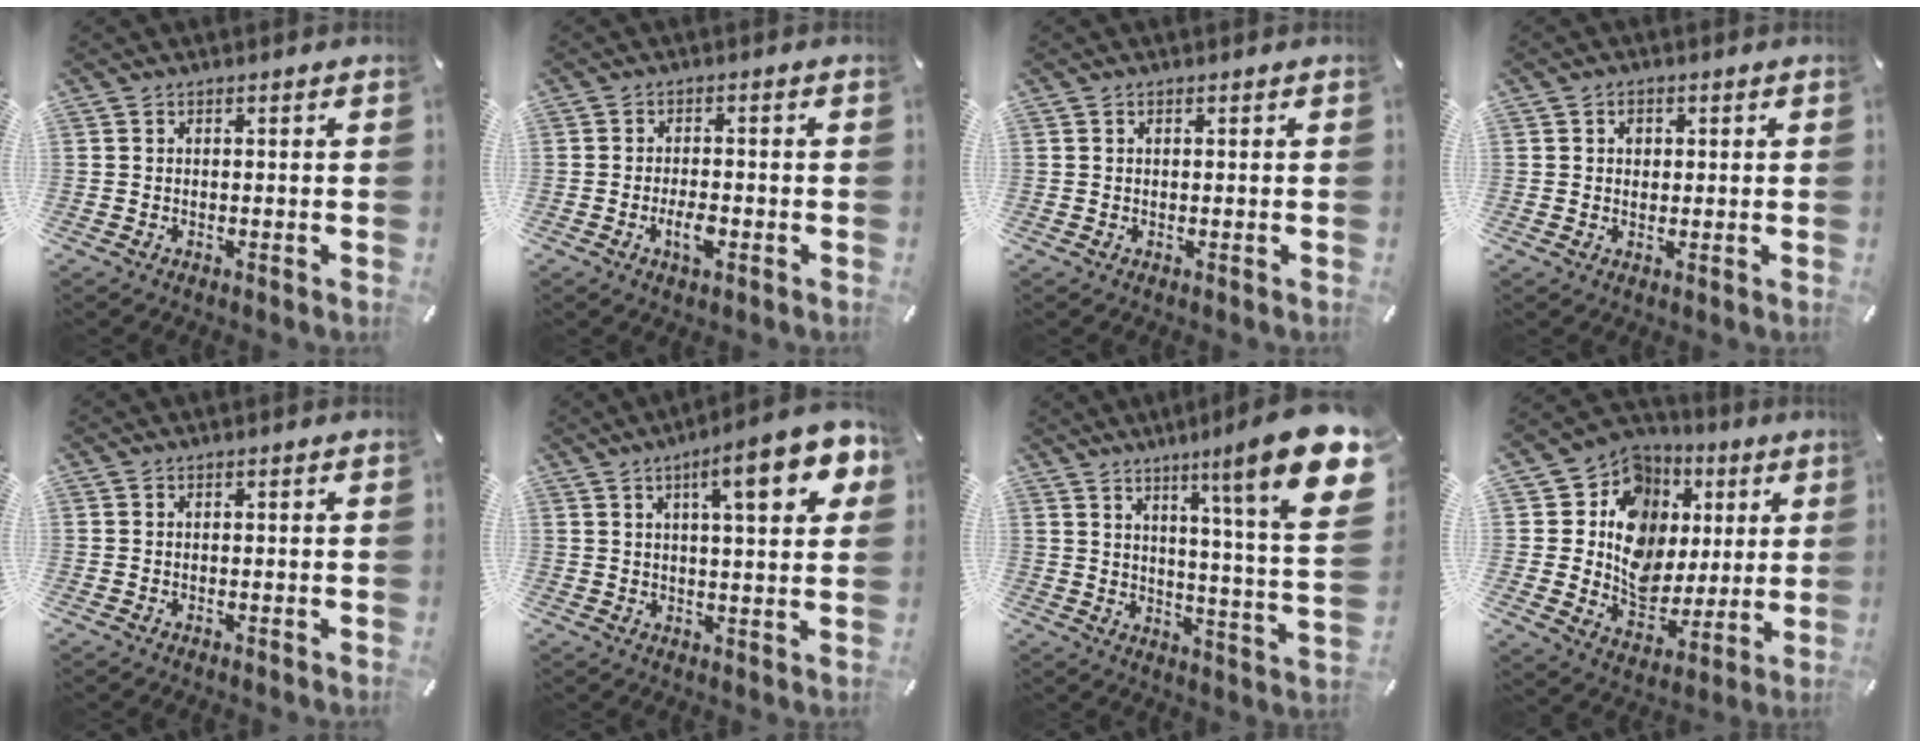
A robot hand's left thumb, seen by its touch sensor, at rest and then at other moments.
{"total": 4.4, "force": [-1.7, 1.9, 3.5], "torque": [-0.071, 0.004, -0.030]}
{"total": 0.6, "force": [0.2, 0.3, 0.5], "torque": [-0.009, 0.002, 0.004]}
{"total": 2.2, "force": [0.4, 1.9, 1.0], "torque": [-0.007, 0.001, 0.002]}
{"total": 0.0}
{"total": 13.7, "force": [6.2, 3.4, 11.7], "torque": [-0.164, -0.018, 0.091]}
{"total": 18.8, "force": [10.1, 1.6, 15.7], "torque": [-0.234, -0.078, 0.144]}
{"total": 13.8, "force": [2.8, 12.3, 5.4], "torque": [-0.086, -0.033, 0.058]}